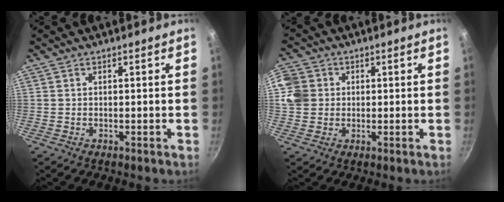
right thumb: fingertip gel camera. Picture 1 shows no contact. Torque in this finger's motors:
{"motor_torque": [0.19, 1.52, 0.29, -0.09, 0.04]}